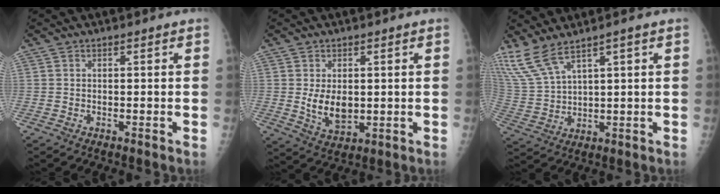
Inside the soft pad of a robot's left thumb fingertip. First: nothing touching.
{"total": 7.0, "force": [0.3, 4.6, 5.2], "torque": [-0.073, -0.014, 0.019]}
{"total": 8.2, "force": [6.4, 2.0, 4.7], "torque": [-0.117, -0.019, 0.155]}